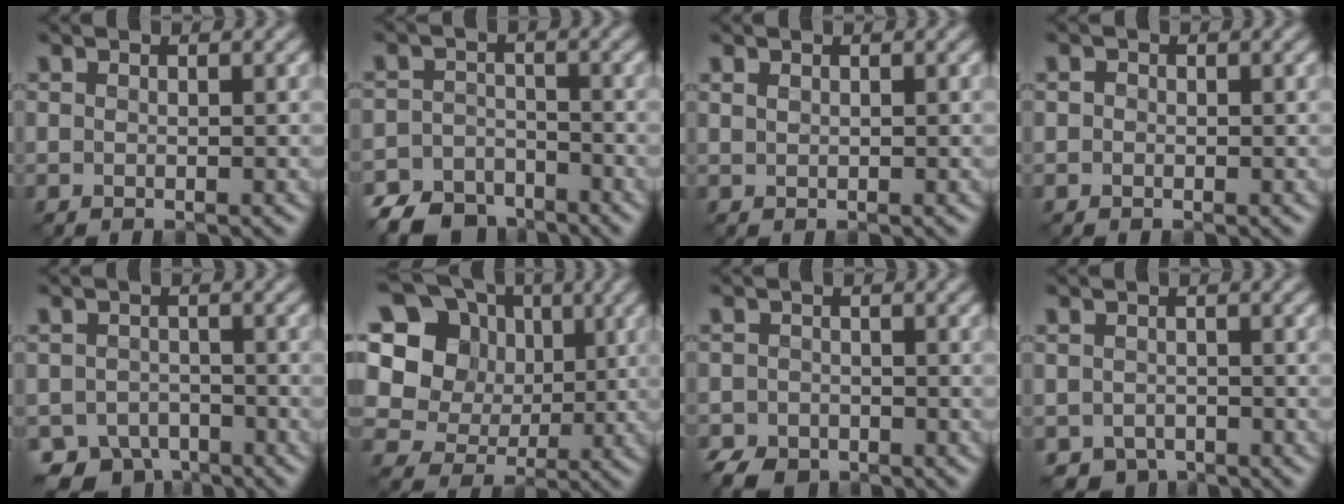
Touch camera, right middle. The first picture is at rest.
{"total": 5.7, "force": [-4.7, 2.9, 1.4], "torque": [-0.022, -0.014, -0.086]}
{"total": 0.5, "force": [0.4, 0.2, 0.2], "torque": [-0.007, 0.001, 0.011]}
{"total": 0.5, "force": [0.0, 0.5, 0.1], "torque": [0.002, -0.004, -0.003]}
{"total": 4.5, "force": [-3.4, 2.7, 1.1], "torque": [-0.008, -0.007, -0.063]}
{"total": 16.0, "force": [5.1, 13.5, 6.8], "torque": [-0.171, 0.033, 0.087]}
{"total": 3.1, "force": [-2.5, 1.6, 0.9], "torque": [-0.012, -0.006, -0.050]}
{"total": 1.9, "force": [-1.5, 1.2, 0.3], "torque": [0.001, -0.004, -0.029]}